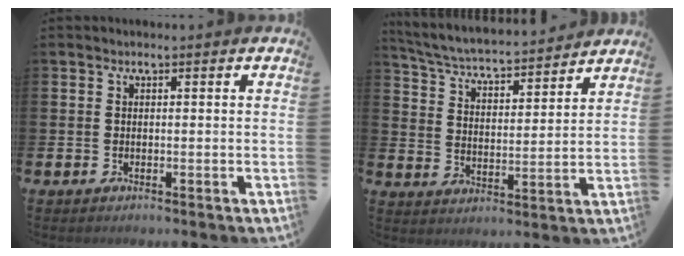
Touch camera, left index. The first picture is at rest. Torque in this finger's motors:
{"motor_torque": [0.71, -0.70, 0.62, 0.12]}